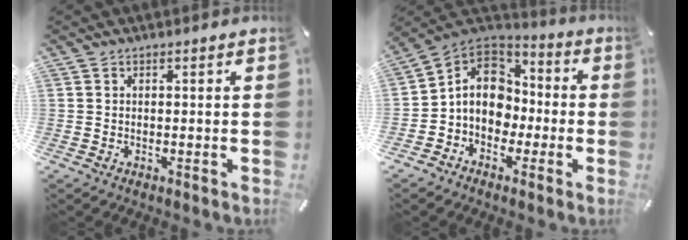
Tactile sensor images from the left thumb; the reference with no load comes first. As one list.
[{"total": 11.8, "force": [-1.2, 10.3, 5.6], "torque": [-0.105, 0.019, -0.018]}]